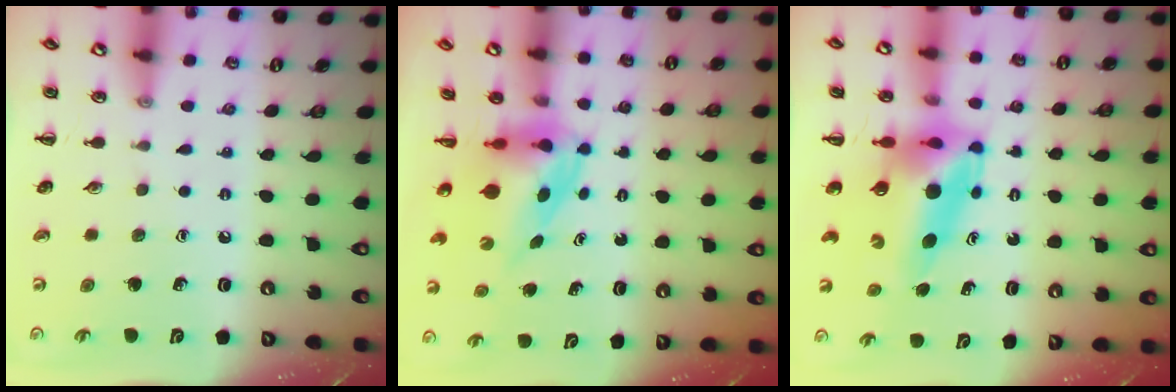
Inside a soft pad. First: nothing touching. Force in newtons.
{"total": 3.8, "press": 3.7, "slide": 1.0}
{"total": 8.9, "press": 8.5, "slide": 2.5}